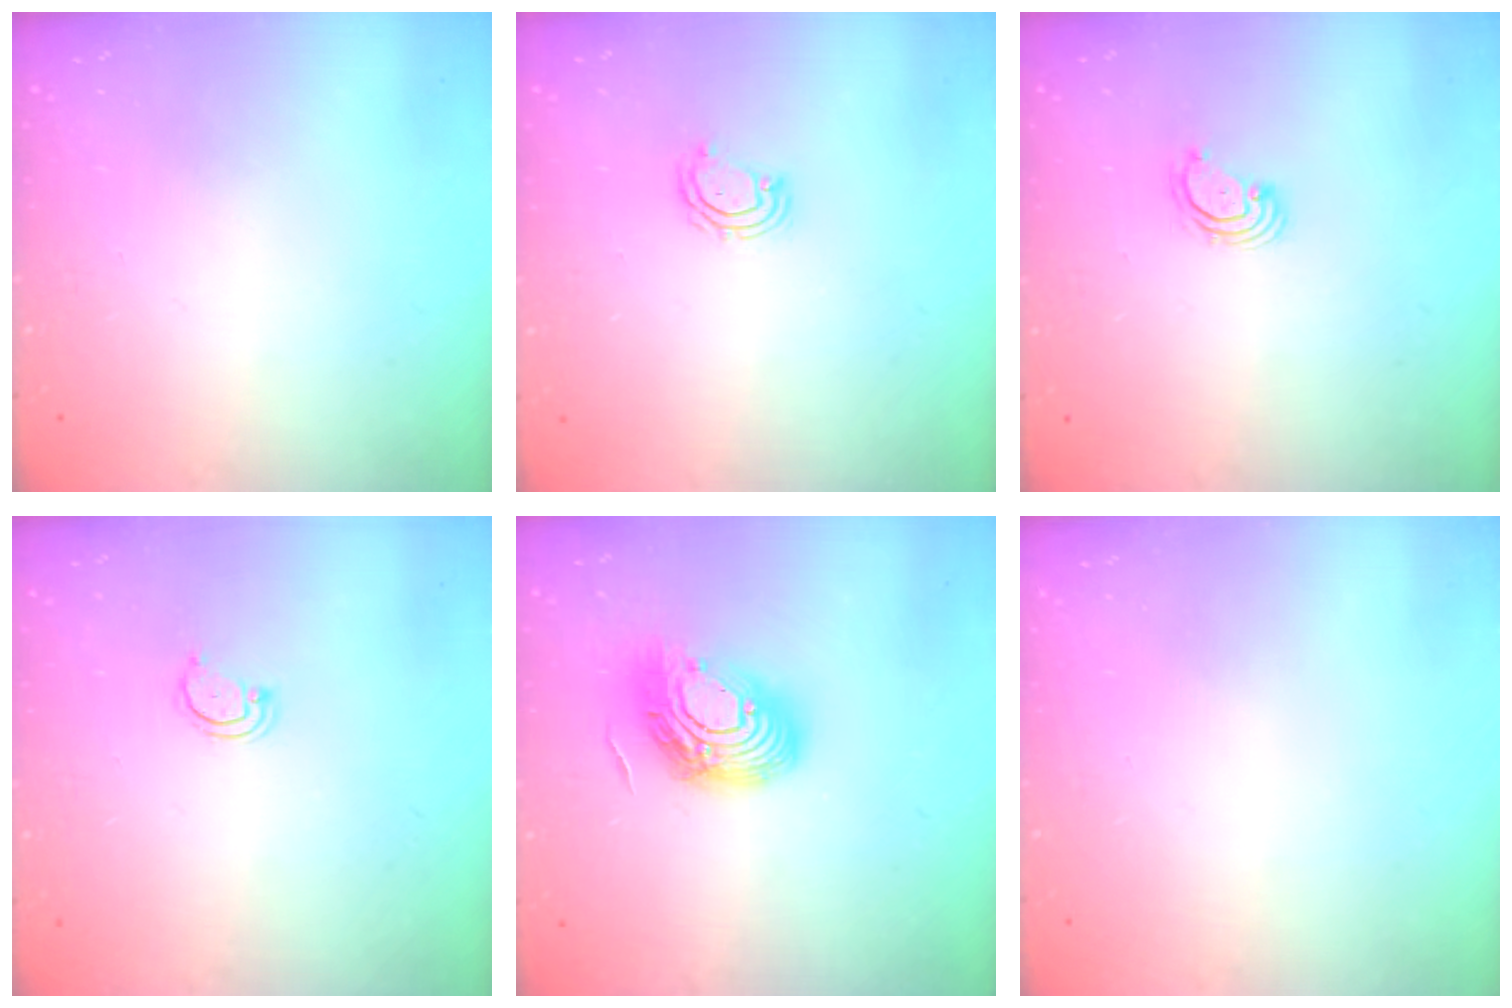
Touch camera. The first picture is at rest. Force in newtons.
{"total": 6.1, "press": 6.1, "slide": 0.5}
{"total": 3.0, "press": 3.0, "slide": 0.2}
{"total": 2.3, "press": 2.3, "slide": 0.2}
{"total": 16.1, "press": 16.0, "slide": 1.1}
{"total": 0.0}